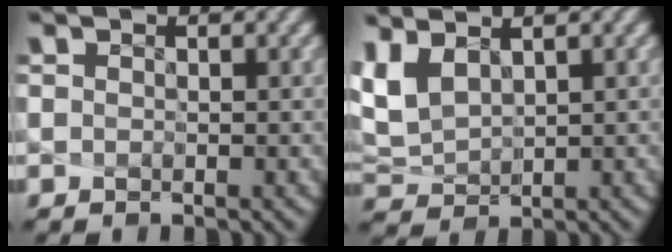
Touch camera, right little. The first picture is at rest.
{"total": 2.8, "force": [1.6, 1.3, 2.0], "torque": [-0.055, -0.001, 0.048]}